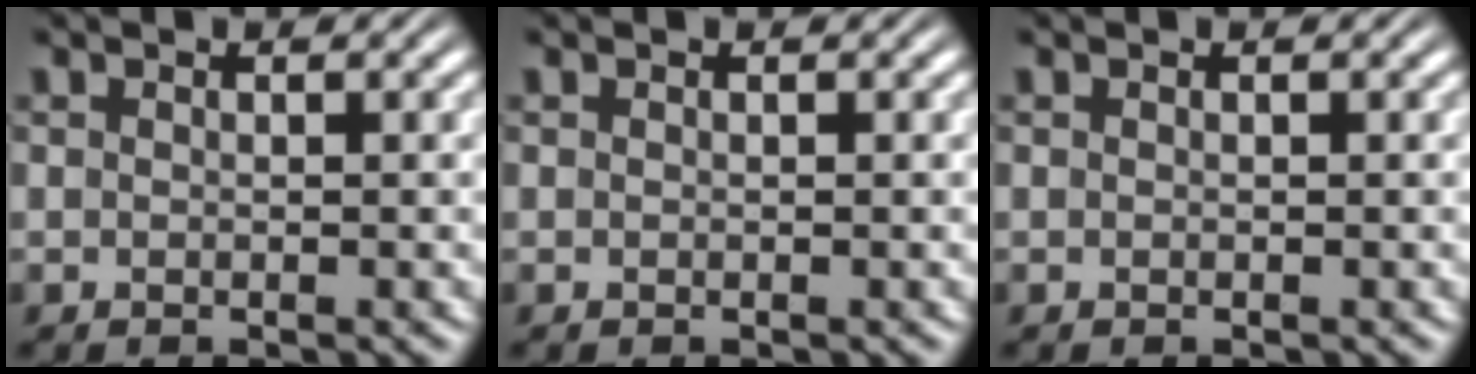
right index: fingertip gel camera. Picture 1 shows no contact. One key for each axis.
{"total": 0.0}
{"total": 0.0}